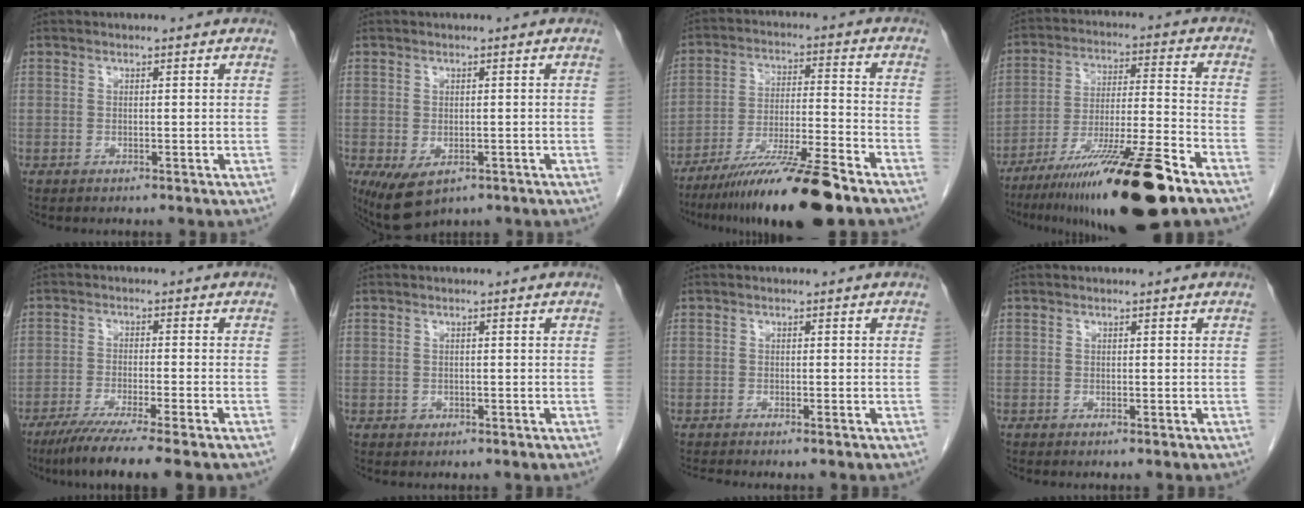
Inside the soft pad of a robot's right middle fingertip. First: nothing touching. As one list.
[{"total": 5.6, "force": [-2.5, 3.2, 3.8], "torque": [-0.064, -0.013, -0.030]}, {"total": 15.0, "force": [-11.3, -0.1, 9.8], "torque": [-0.166, -0.029, -0.195]}, {"total": 19.5, "force": [-13.1, 0.8, 14.5], "torque": [-0.217, -0.029, -0.219]}, {"total": 8.8, "force": [-6.8, -0.8, 5.5], "torque": [-0.081, -0.025, -0.108]}, {"total": 0.6, "force": [-0.2, 0.5, 0.1], "torque": [-0.004, 0.002, -0.003]}, {"total": 1.3, "force": [-1.1, -0.4, 0.5], "torque": [-0.014, 0.000, -0.021]}, {"total": 0.0}]